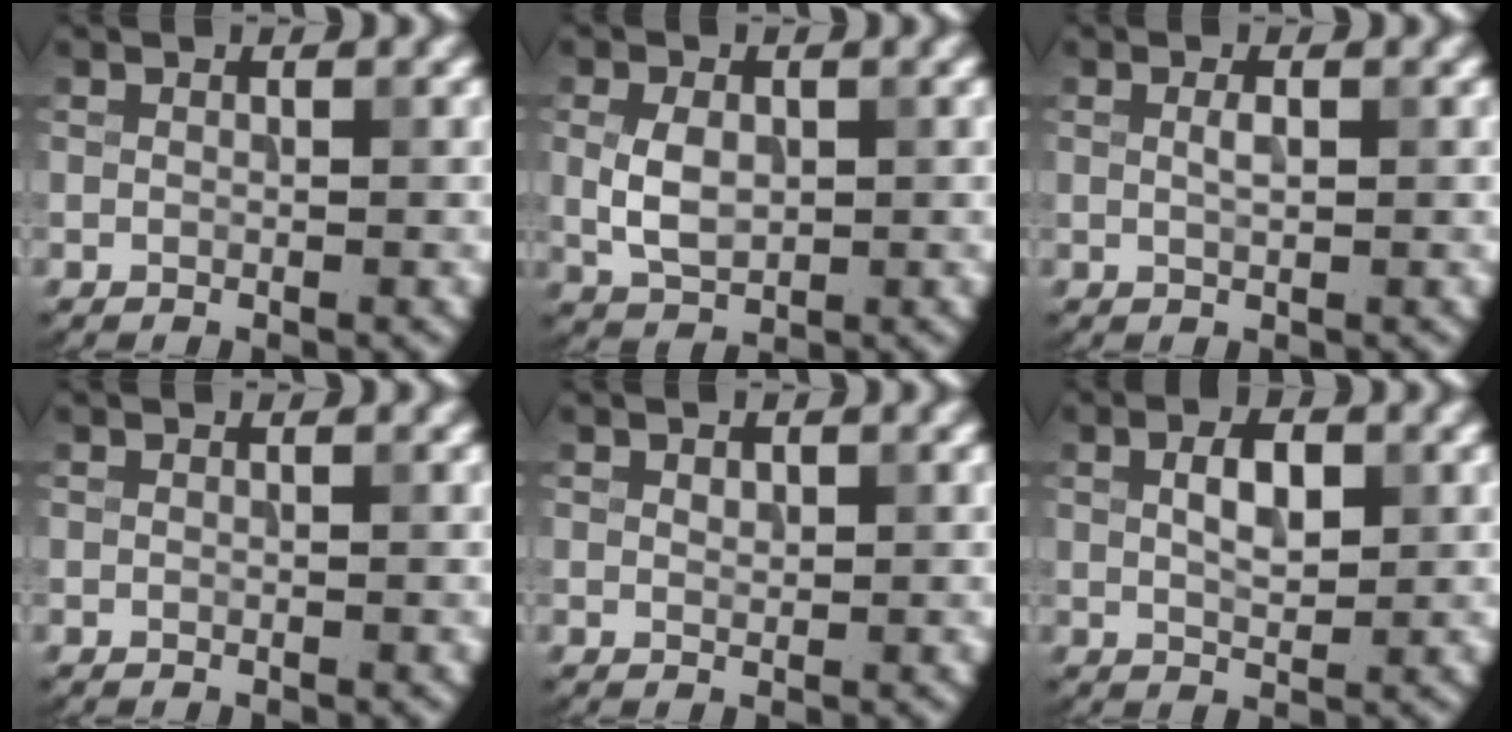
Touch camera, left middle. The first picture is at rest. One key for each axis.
{"total": 3.4, "fx": 0.1, "fy": 2.3, "fz": 2.5, "tx": -0.056, "ty": 0.001, "tz": 0.004}
{"total": 1.1, "fx": 0.2, "fy": 0.3, "fz": 1.0, "tx": -0.020, "ty": 0.002, "tz": 0.004}
{"total": 0.0}
{"total": 0.8, "fx": 0.4, "fy": 0.5, "fz": 0.4, "tx": -0.009, "ty": -0.001, "tz": 0.008}
{"total": 3.1, "fx": 0.8, "fy": 1.6, "fz": 2.6, "tx": -0.050, "ty": 0.003, "tz": 0.015}